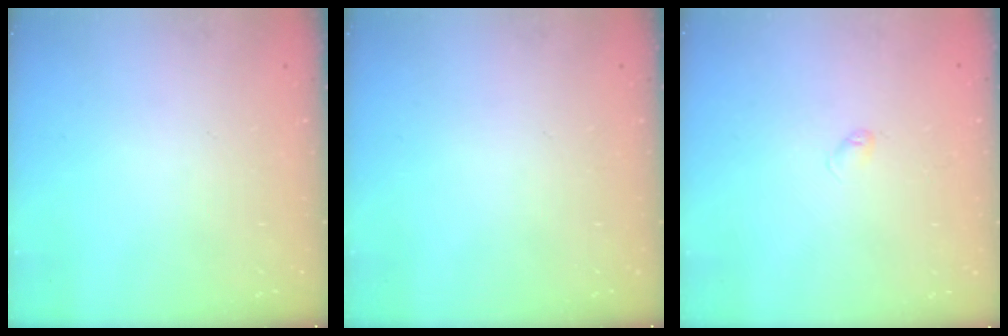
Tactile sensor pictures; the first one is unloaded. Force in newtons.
{"total": 0.0}
{"total": 2.4, "press": 2.4, "slide": 0.4}